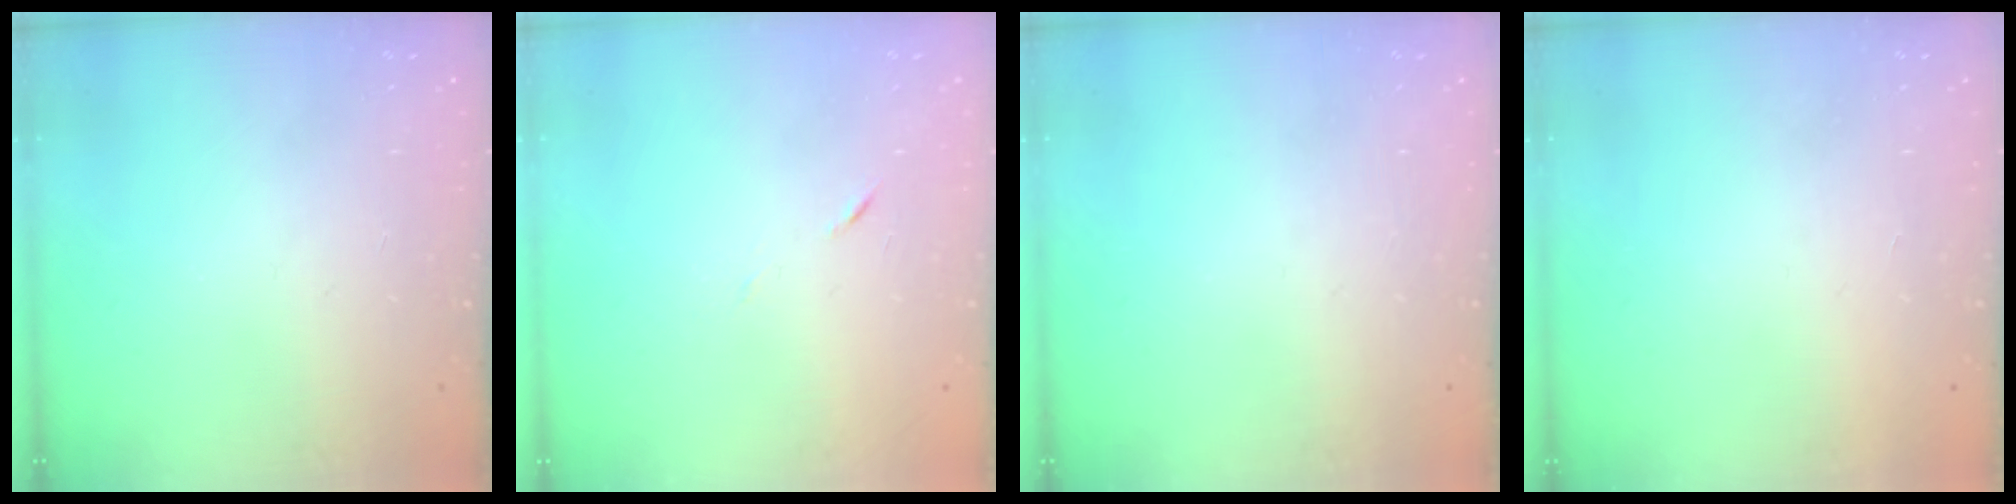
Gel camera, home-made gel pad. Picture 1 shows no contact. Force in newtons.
{"total": 3.7, "press": 3.6, "slide": 0.9}
{"total": 0.0}
{"total": 1.6, "press": 1.6, "slide": 0.1}